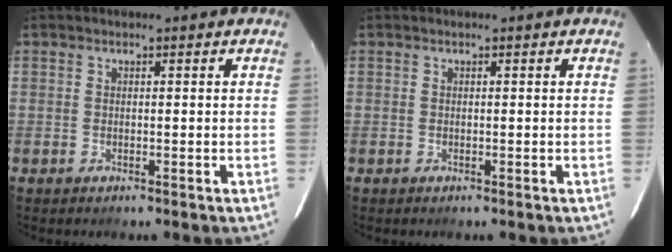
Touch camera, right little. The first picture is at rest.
{"total": 0.0}